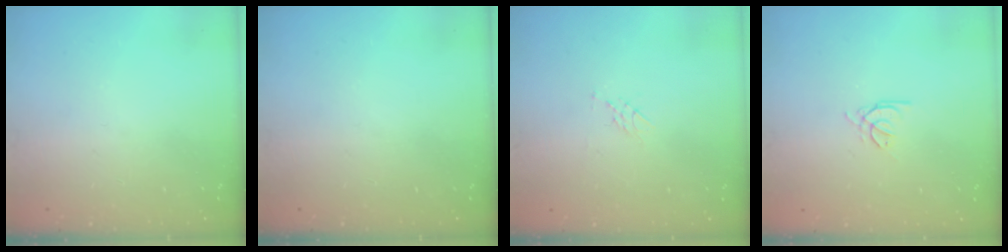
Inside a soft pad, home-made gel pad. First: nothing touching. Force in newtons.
{"total": 0.0}
{"total": 3.5, "press": 3.3, "slide": 1.1}
{"total": 1.2, "press": 1.1, "slide": 0.4}